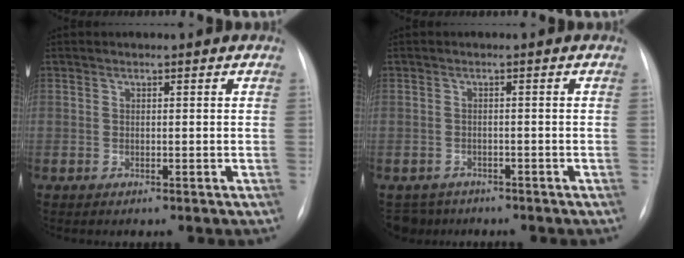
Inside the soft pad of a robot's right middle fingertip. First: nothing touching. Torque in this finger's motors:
{"motor_torque": [-0.01, -0.11, -0.02, -0.01]}